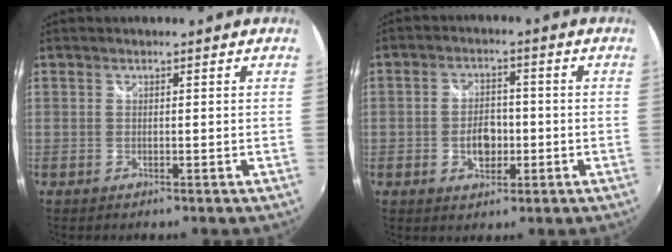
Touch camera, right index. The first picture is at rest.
{"total": 5.5, "force": [-1.4, 3.7, 3.9], "torque": [-0.072, 0.004, -0.018]}